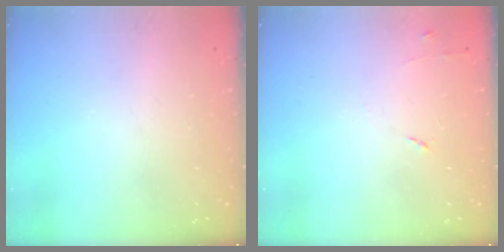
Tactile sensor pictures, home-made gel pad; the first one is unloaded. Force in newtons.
{"total": 5.3, "press": 5.2, "slide": 0.8}